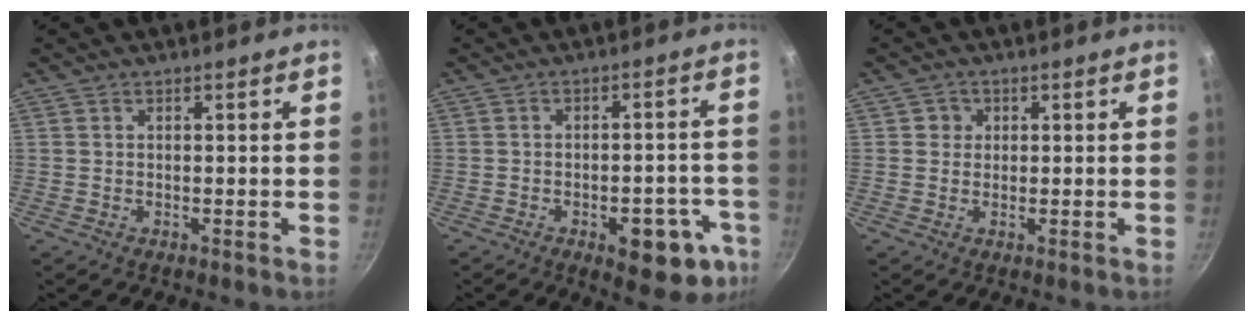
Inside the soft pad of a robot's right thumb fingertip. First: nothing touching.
{"total": 11.0, "force": [-5.3, 4.9, 8.4], "torque": [-0.081, 0.034, -0.061]}
{"total": 2.1, "force": [0.5, 2.0, 0.5], "torque": [0.005, 0.002, 0.003]}